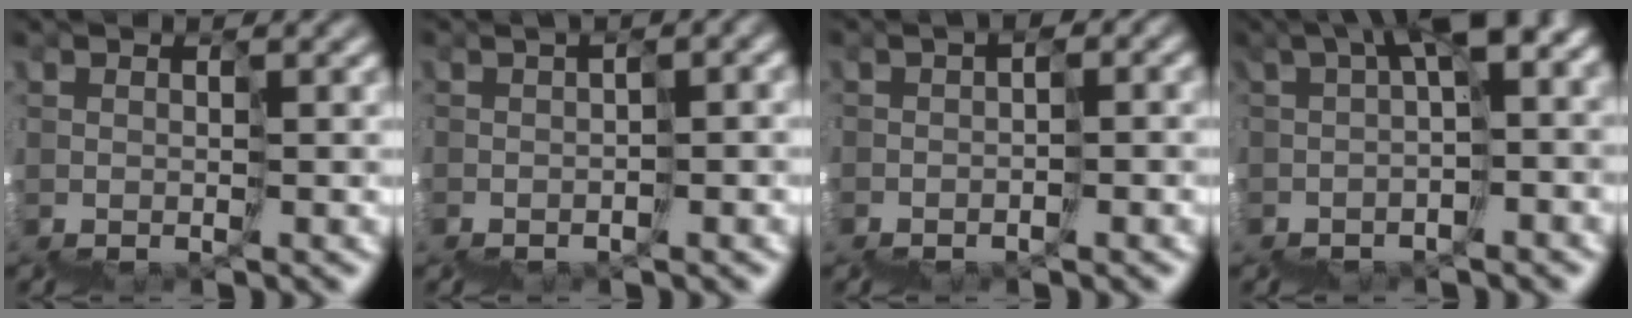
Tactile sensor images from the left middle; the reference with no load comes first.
{"total": 3.9, "force": [-1.9, 1.1, 3.3], "torque": [-0.034, 0.004, -0.016]}
{"total": 2.3, "force": [-2.0, 0.5, 0.9], "torque": [-0.009, -0.005, -0.029]}
{"total": 6.0, "force": [0.2, 1.2, 5.9], "torque": [-0.103, 0.022, 0.004]}